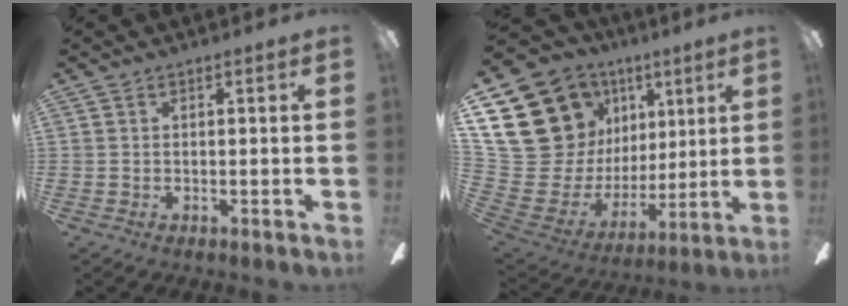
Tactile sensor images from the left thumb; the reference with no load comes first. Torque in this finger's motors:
{"motor_torque": [2.21, 2.26, 1.20, -1.57, 0.11]}